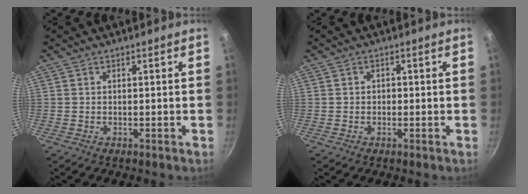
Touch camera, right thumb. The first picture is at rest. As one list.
[{"total": 1.3, "force": [-0.1, 1.1, 0.7], "torque": [-0.008, 0.005, -0.004]}]